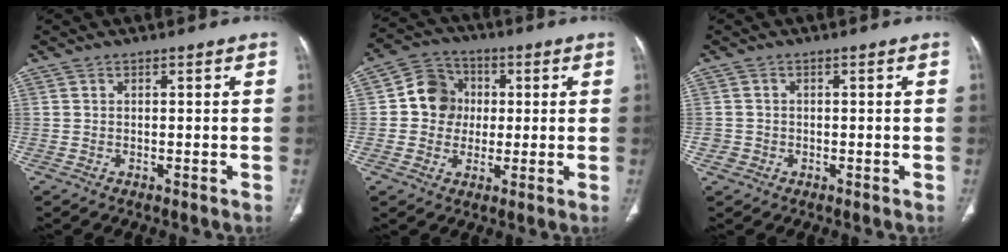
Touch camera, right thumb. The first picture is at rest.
{"total": 9.0, "force": [0.6, 8.2, 3.5], "torque": [-0.022, 0.015, 0.001]}
{"total": 1.8, "force": [-0.6, 1.7, 0.2], "torque": [0.002, 0.008, -0.012]}